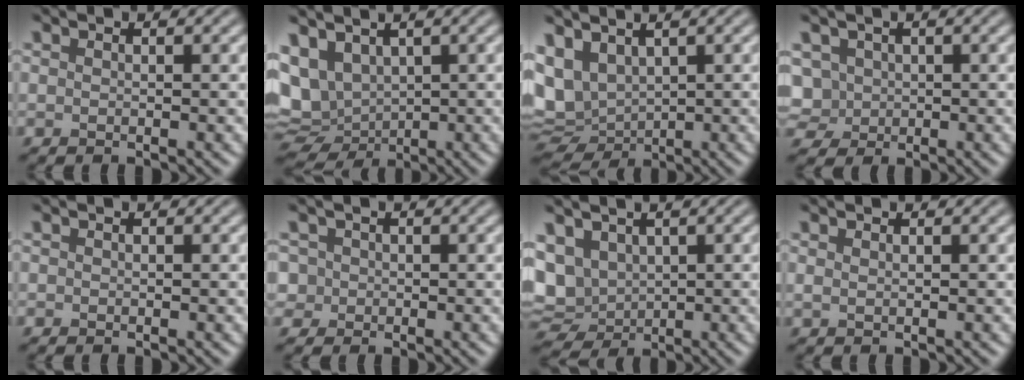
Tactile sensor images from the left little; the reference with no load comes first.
{"total": 7.5, "force": [1.6, 5.4, 4.9], "torque": [-0.094, -0.009, 0.041]}
{"total": 7.2, "force": [1.9, 4.8, 5.1], "torque": [-0.103, -0.007, 0.047]}
{"total": 4.9, "force": [0.5, 4.3, 2.2], "torque": [-0.061, 0.017, 0.004]}
{"total": 0.0}
{"total": 1.8, "force": [0.3, 1.8, 0.4], "torque": [-0.002, 0.007, 0.004]}
{"total": 6.1, "force": [1.2, 4.6, 3.7], "torque": [-0.090, -0.005, 0.026]}
{"total": 0.7, "force": [0.4, 0.2, 0.5], "torque": [-0.009, 0.000, 0.008]}